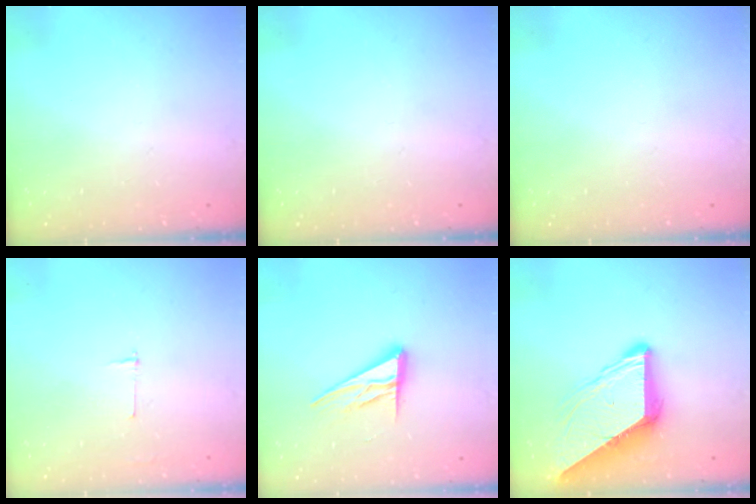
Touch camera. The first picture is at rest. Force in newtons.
{"total": 0.0}
{"total": 0.0}
{"total": 2.7, "press": 2.7, "slide": 0.3}
{"total": 12.6, "press": 12.5, "slide": 1.1}
{"total": 10.3, "press": 10.3, "slide": 1.1}